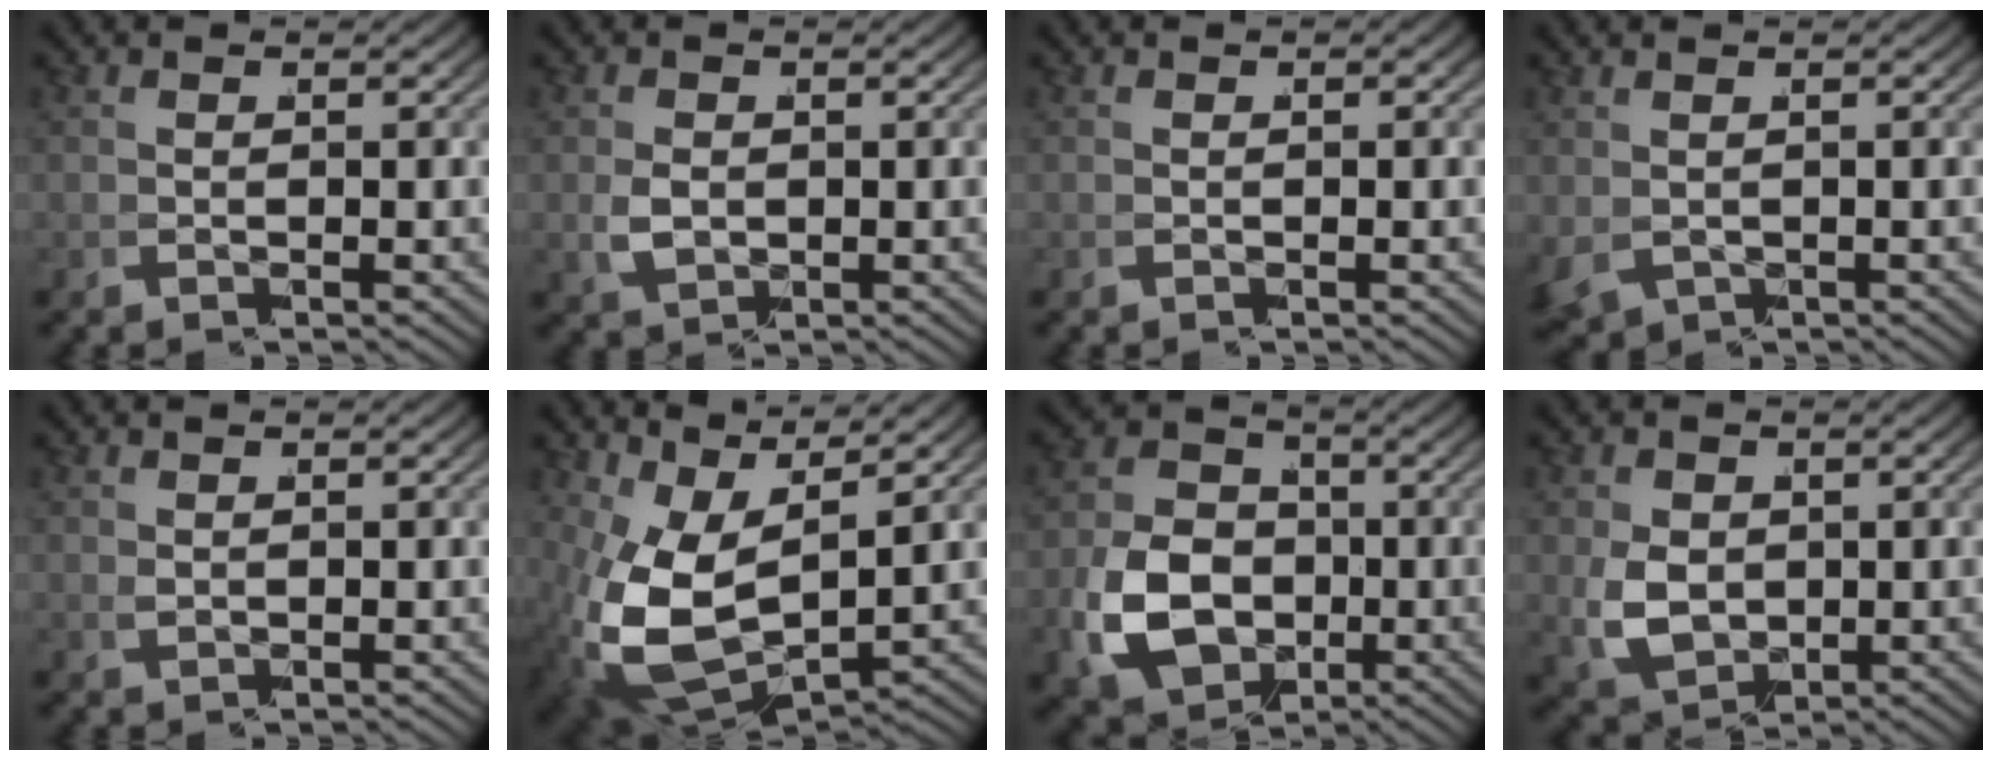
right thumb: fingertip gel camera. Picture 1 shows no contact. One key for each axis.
{"total": 2.7, "fx": 0.1, "fy": 2.0, "fz": 1.8, "tx": -0.050, "ty": -0.013, "tz": 0.017}
{"total": 0.0}
{"total": 2.5, "fx": -0.4, "fy": 2.1, "fz": 1.2, "tx": -0.042, "ty": -0.022, "tz": 0.014}
{"total": 0.9, "fx": 0.6, "fy": 0.4, "fz": 0.5, "tx": -0.018, "ty": -0.004, "tz": 0.019}
{"total": 10.7, "fx": 0.1, "fy": 6.7, "fz": 8.4, "tx": -0.221, "ty": -0.061, "tz": 0.036}
{"total": 11.2, "fx": -2.1, "fy": 8.7, "fz": 6.7, "tx": -0.150, "ty": -0.038, "tz": -0.019}
{"total": 6.1, "fx": 0.1, "fy": 4.6, "fz": 4.0, "tx": -0.102, "ty": -0.037, "tz": 0.029}